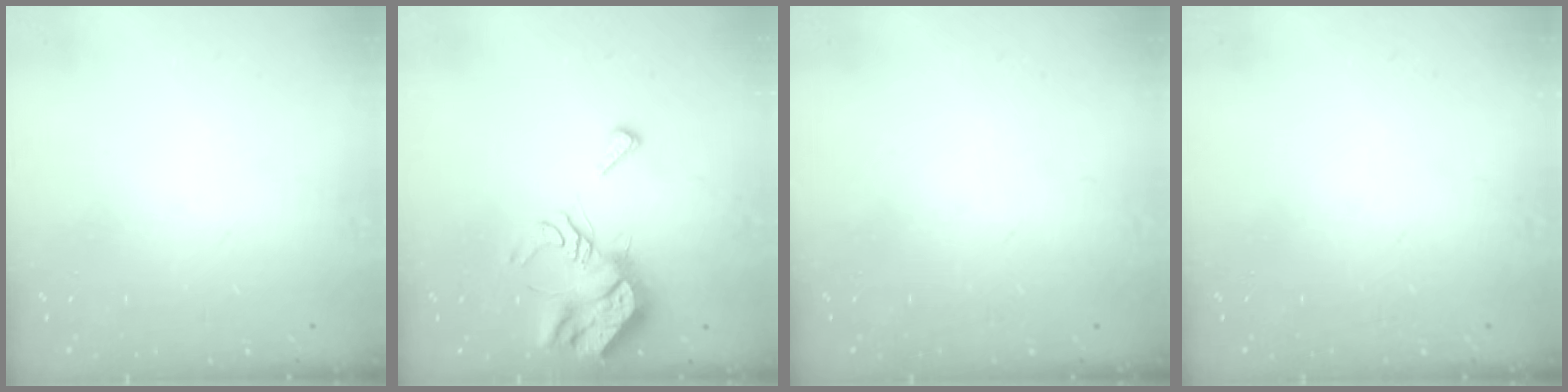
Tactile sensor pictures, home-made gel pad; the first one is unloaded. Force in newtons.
{"total": 9.9, "press": 9.8, "slide": 1.1}
{"total": 0.0}
{"total": 0.0}